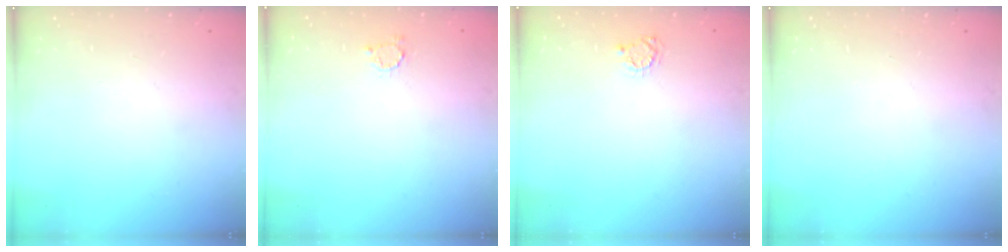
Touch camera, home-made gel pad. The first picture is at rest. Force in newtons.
{"total": 2.7, "press": 2.7, "slide": 0.4}
{"total": 3.8, "press": 3.8, "slide": 0.5}
{"total": 0.0}